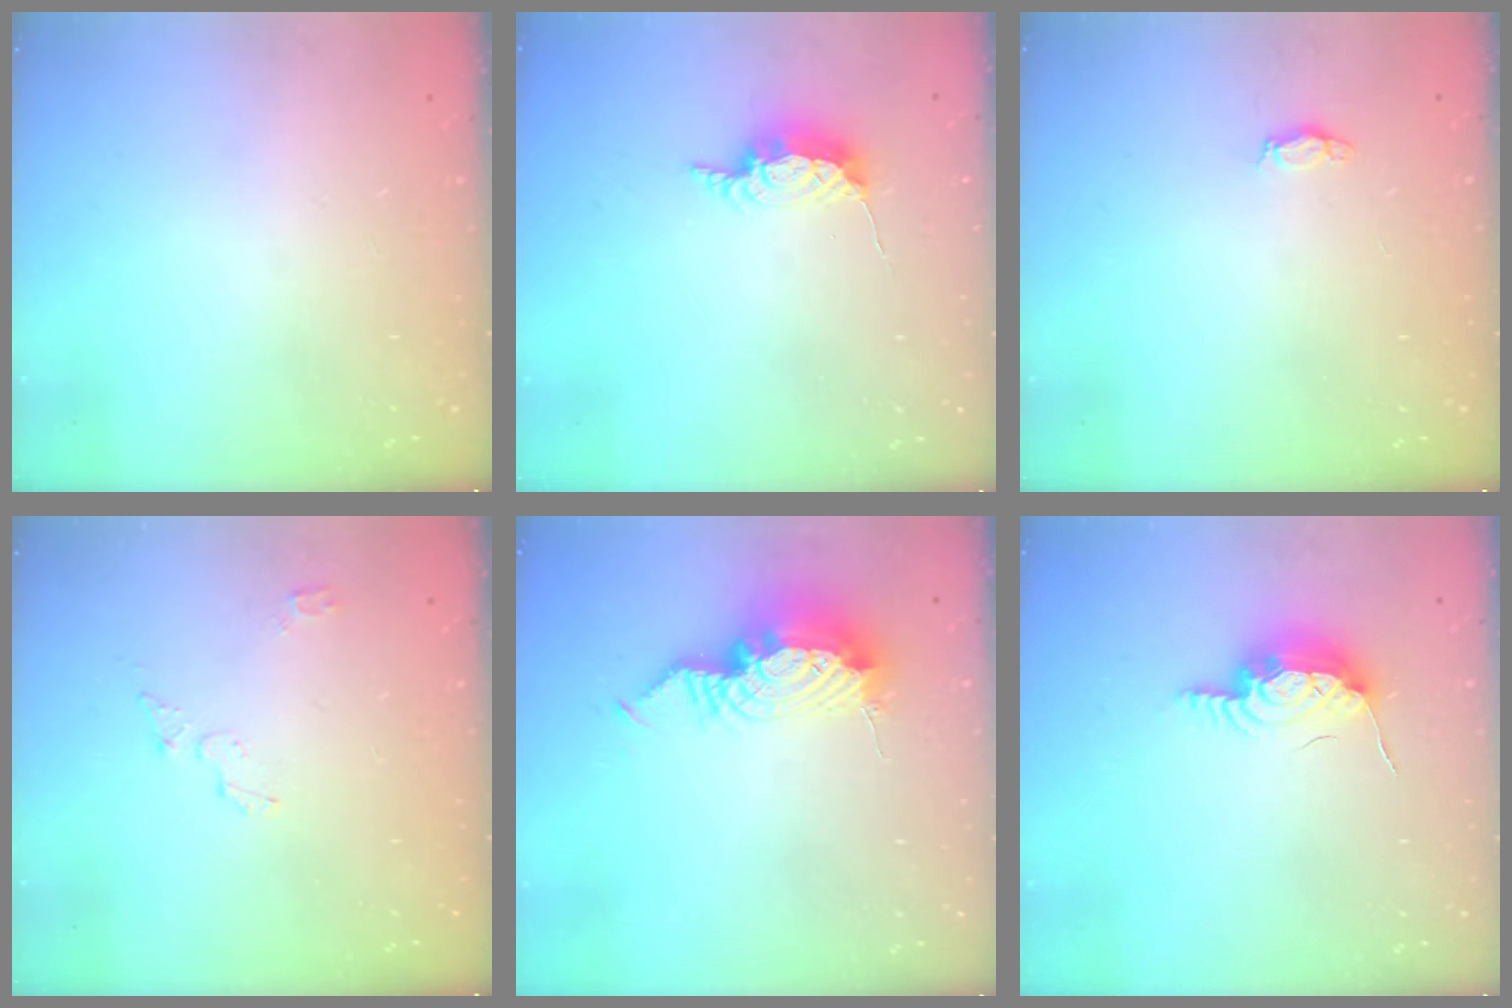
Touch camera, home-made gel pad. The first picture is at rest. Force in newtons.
{"total": 7.1, "press": 7.1, "slide": 0.5}
{"total": 2.9, "press": 2.9, "slide": 0.4}
{"total": 3.7, "press": 3.7, "slide": 0.4}
{"total": 11.6, "press": 11.3, "slide": 2.7}
{"total": 9.9, "press": 9.9, "slide": 1.0}